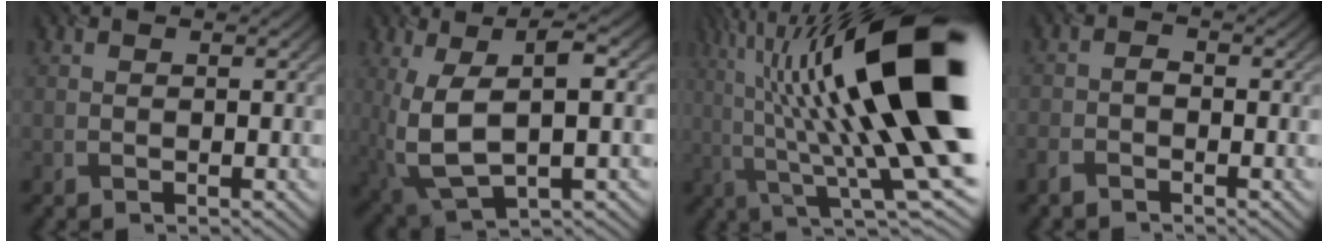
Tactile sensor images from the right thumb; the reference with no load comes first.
{"total": 9.4, "force": [0.5, 4.0, 8.5], "torque": [-0.184, -0.006, 0.014]}
{"total": 21.1, "force": [4.9, 5.7, 19.7], "torque": [-0.319, 0.037, 0.093]}
{"total": 2.1, "force": [-1.6, 0.7, 1.0], "torque": [-0.026, -0.002, -0.041]}